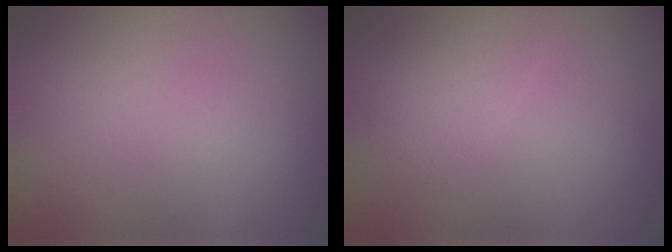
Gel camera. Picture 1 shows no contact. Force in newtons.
{"total": 2.4, "press": 2.4, "slide": 0.2}